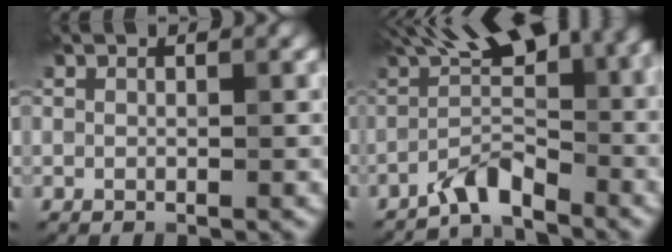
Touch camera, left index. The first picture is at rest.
{"total": 7.4, "force": [-3.6, 2.4, 6.0], "torque": [-0.087, 0.022, -0.077]}